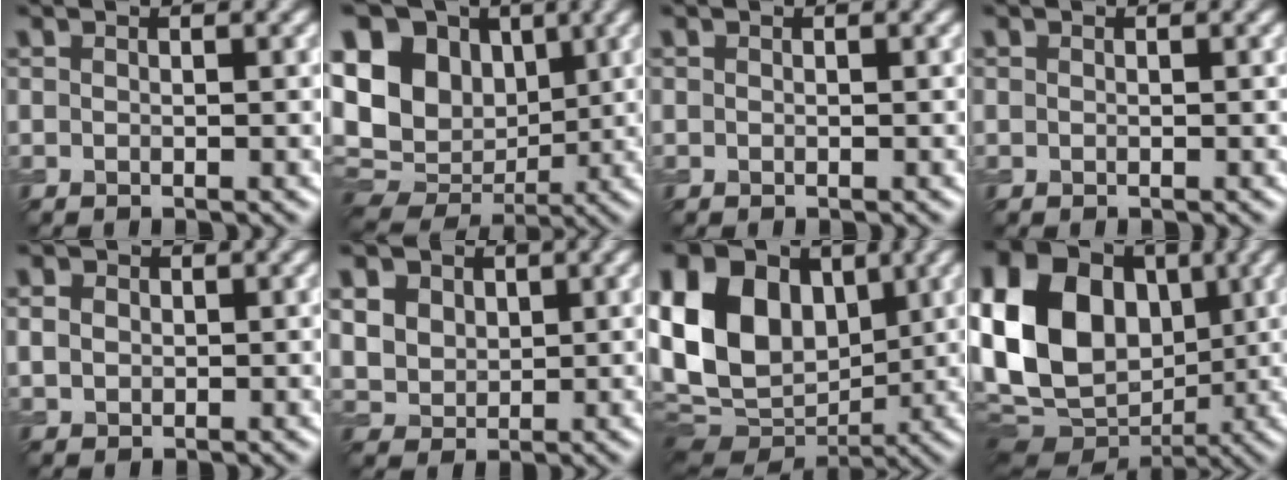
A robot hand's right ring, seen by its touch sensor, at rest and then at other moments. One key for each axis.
{"total": 15.2, "fx": 3.4, "fy": 11.8, "fz": 9.1, "tx": -0.185, "ty": 0.021, "tz": 0.056}
{"total": 0.0}
{"total": 0.0}
{"total": 1.7, "fx": 0.2, "fy": 1.5, "fz": 0.8, "tx": -0.015, "ty": -0.002, "tz": 0.004}
{"total": 8.4, "fx": 3.8, "fy": 6.4, "fz": 4.0, "tx": -0.106, "ty": 0.023, "tz": 0.059}
{"total": 15.5, "fx": 2.0, "fy": 11.5, "fz": 10.2, "tx": -0.215, "ty": 0.026, "tz": 0.040}
{"total": 18.0, "fx": 0.9, "fy": 13.9, "fz": 11.4, "tx": -0.239, "ty": 0.020, "tz": 0.008}